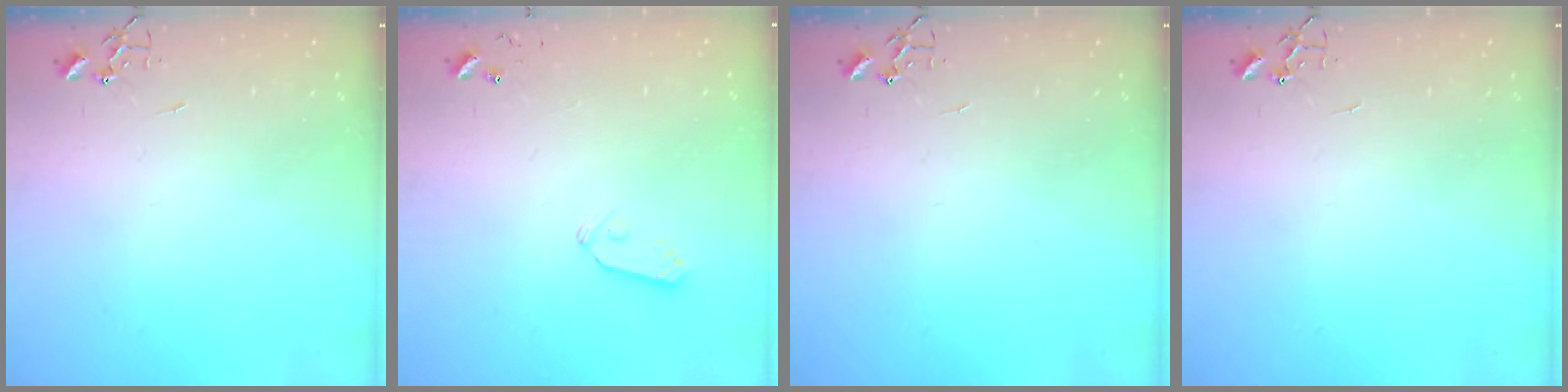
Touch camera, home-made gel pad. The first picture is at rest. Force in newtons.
{"total": 5.3, "press": 5.3, "slide": 0.1}
{"total": 0.0}
{"total": 0.0}